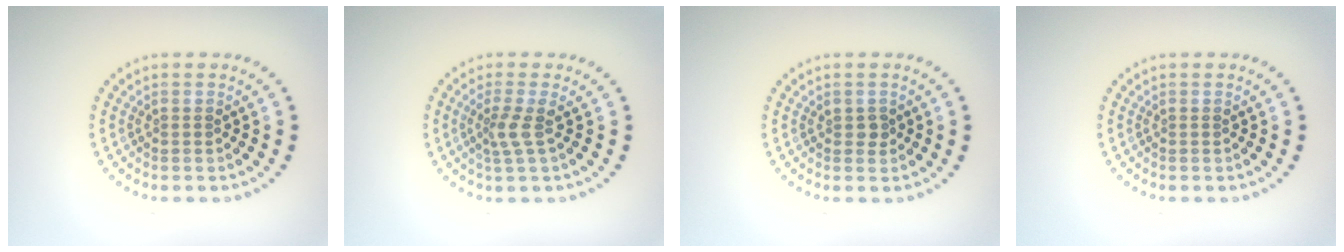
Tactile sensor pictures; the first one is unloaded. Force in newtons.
{"total": 1.9, "press": 1.4, "slide": 1.3}
{"total": 0.9, "press": 0.9, "slide": 0.2}
{"total": 0.0}